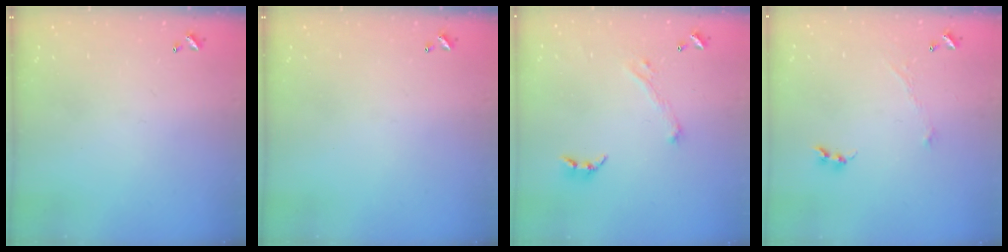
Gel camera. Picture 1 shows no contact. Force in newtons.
{"total": 0.0}
{"total": 2.9, "press": 2.8, "slide": 0.8}
{"total": 1.2, "press": 1.2, "slide": 0.1}